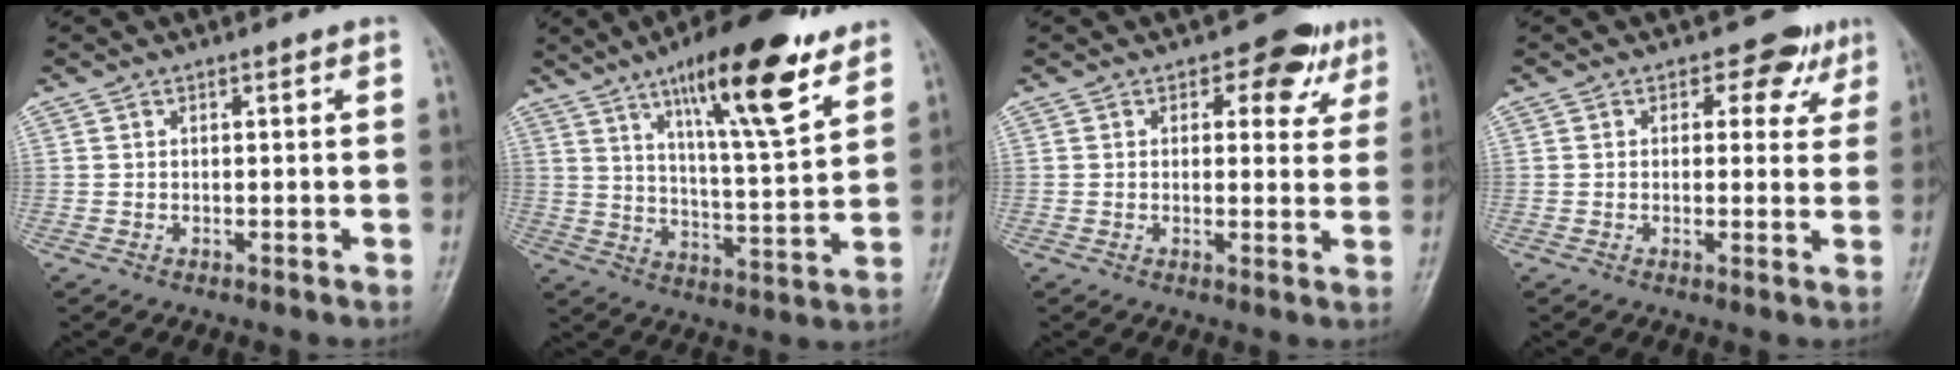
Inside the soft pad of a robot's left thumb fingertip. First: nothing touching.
{"total": 18.4, "force": [11.0, 4.2, 14.1], "torque": [-0.199, -0.054, 0.179]}
{"total": 6.7, "force": [3.3, 4.4, 3.9], "torque": [-0.003, -0.008, 0.034]}
{"total": 5.1, "force": [2.9, 3.7, 1.9], "torque": [0.013, -0.008, 0.026]}